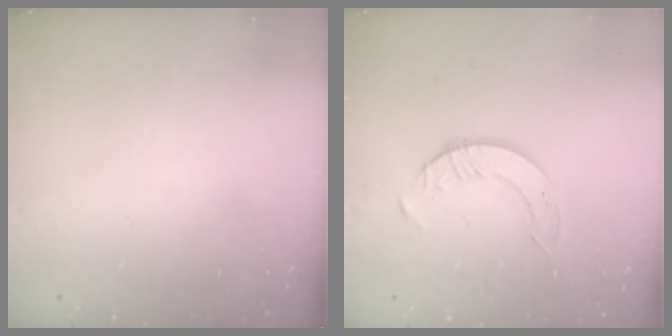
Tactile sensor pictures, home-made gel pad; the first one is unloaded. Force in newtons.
{"total": 4.7, "press": 4.6, "slide": 0.6}